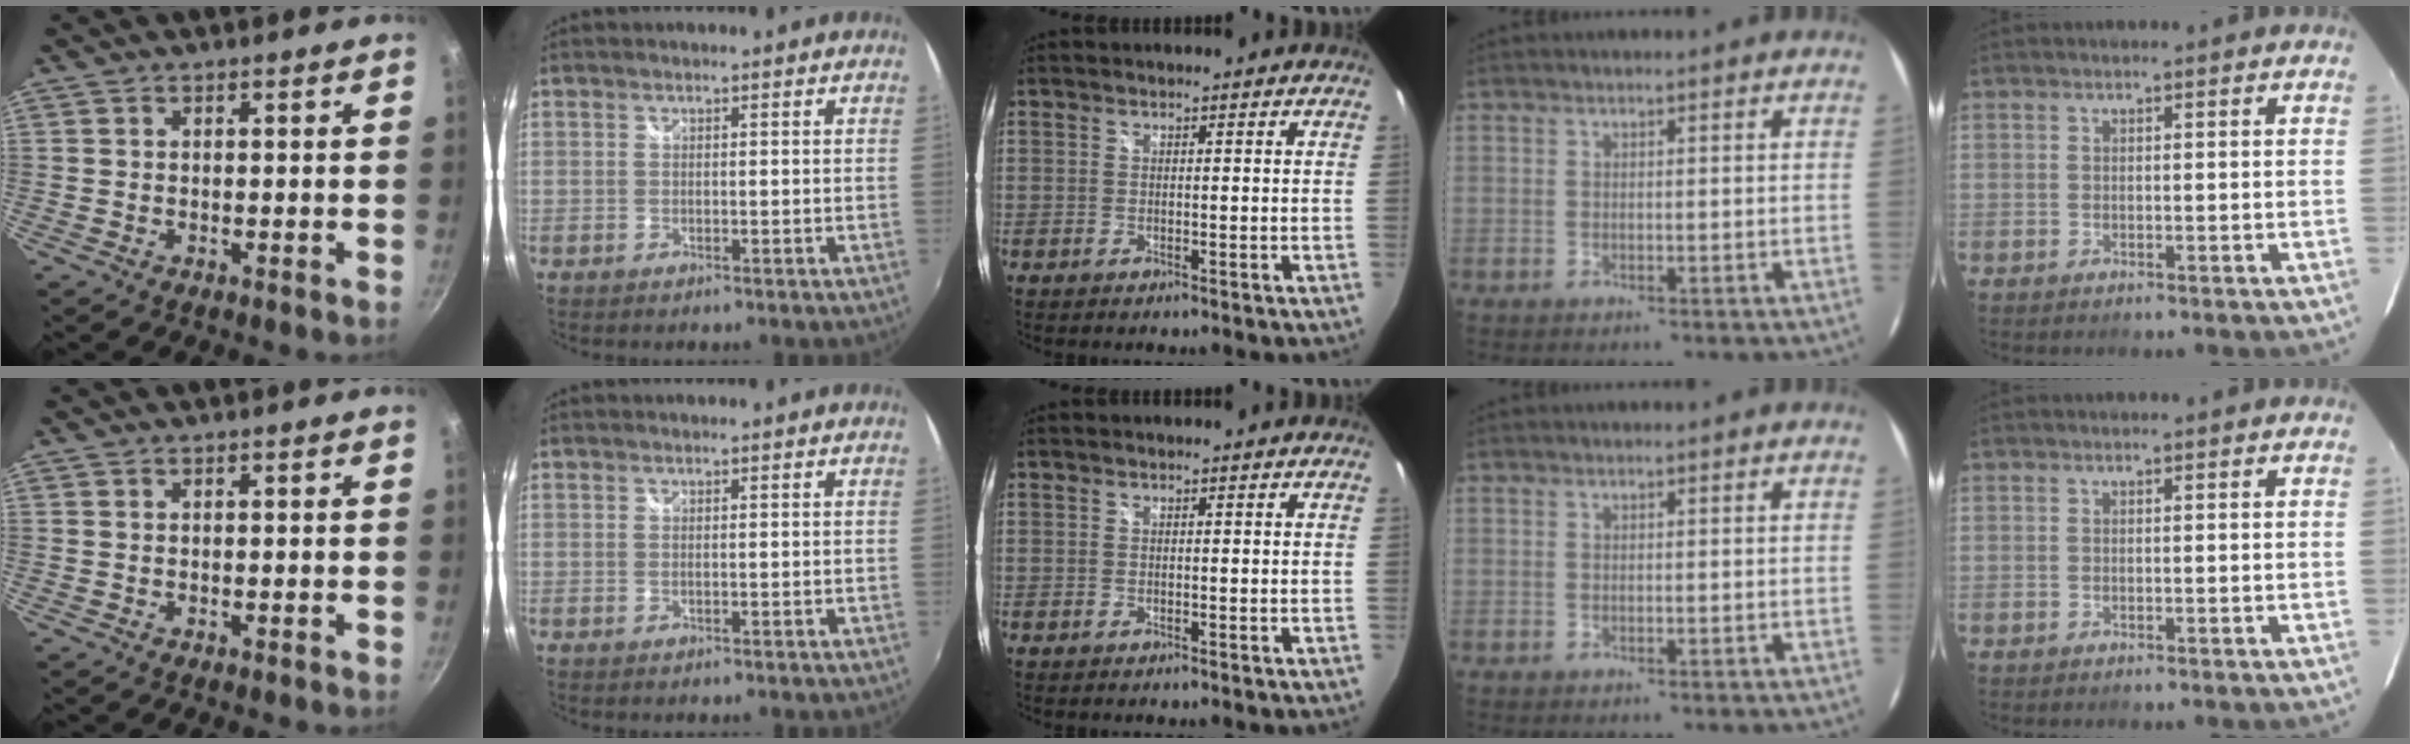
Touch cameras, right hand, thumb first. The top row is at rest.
{}